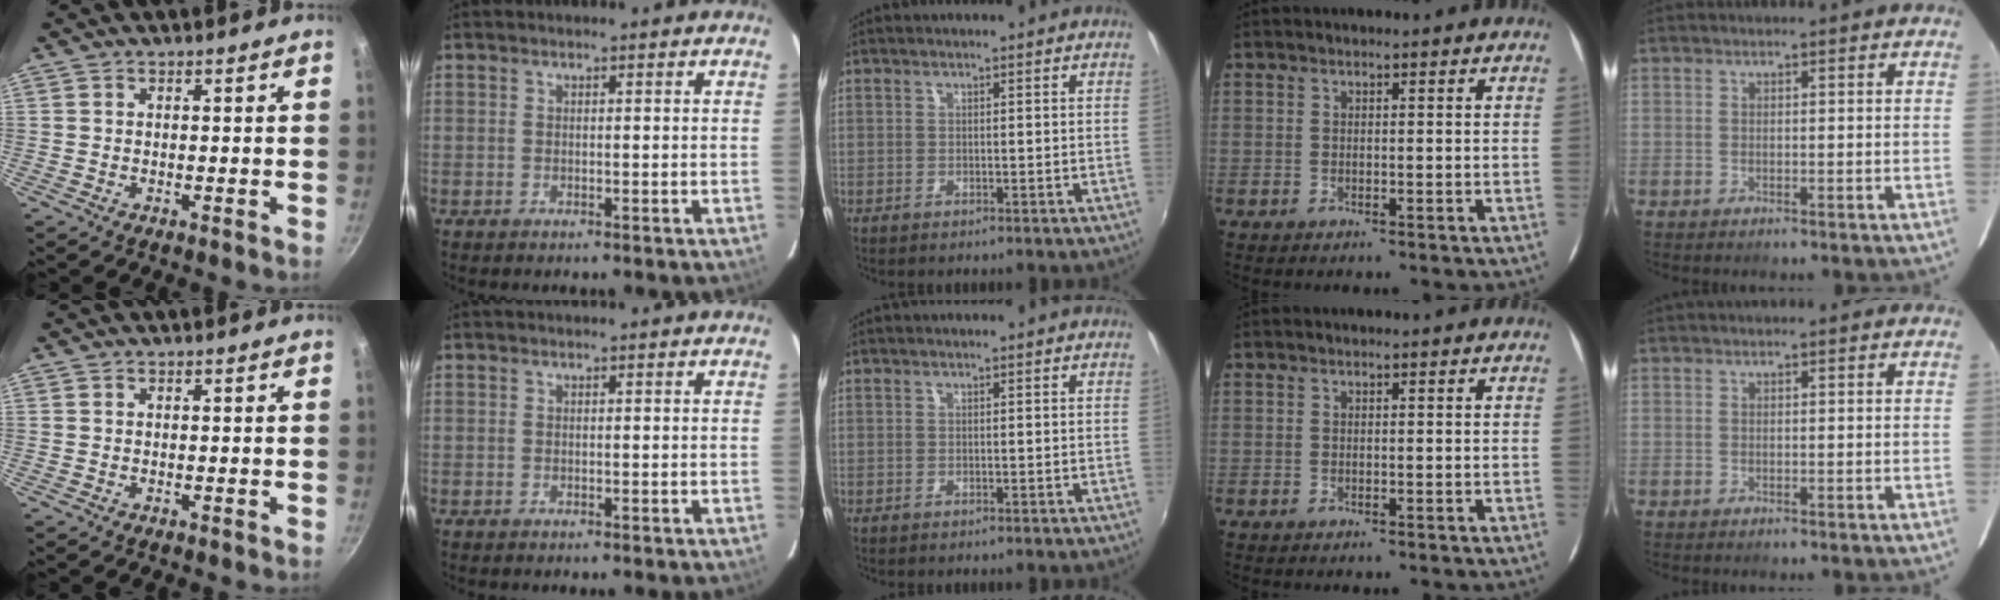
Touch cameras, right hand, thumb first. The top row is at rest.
{}